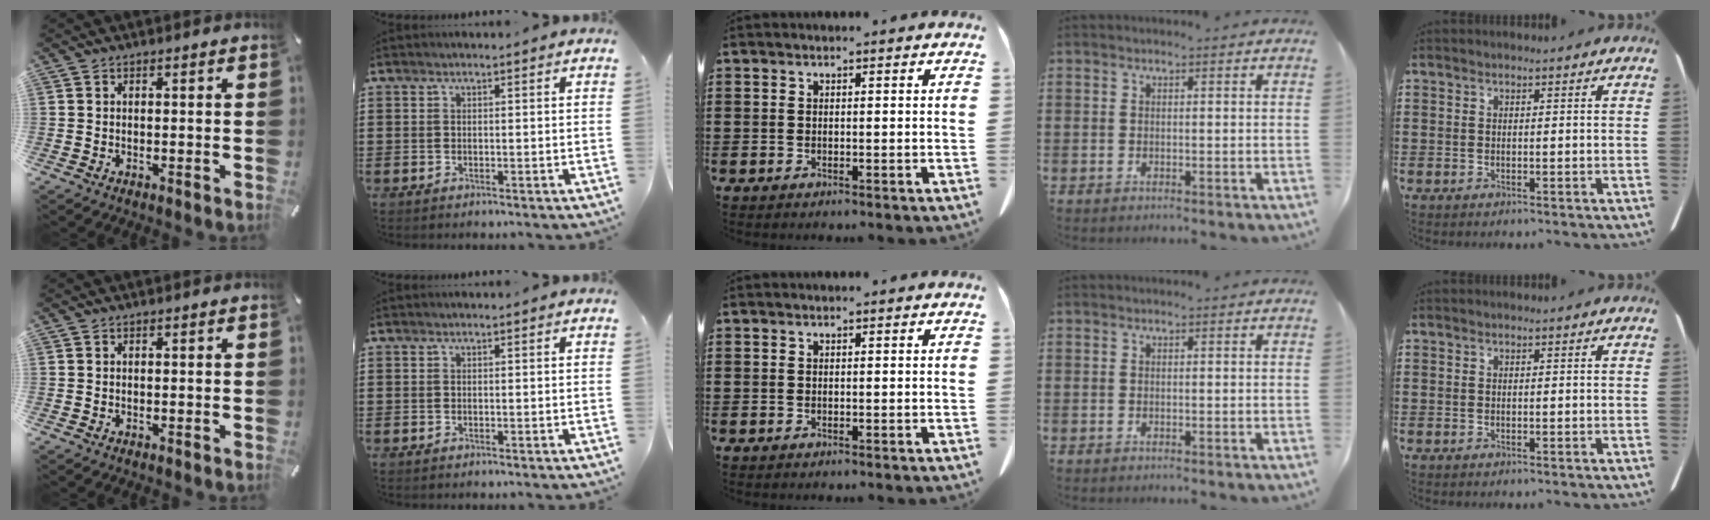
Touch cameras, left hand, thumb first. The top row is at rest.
{}